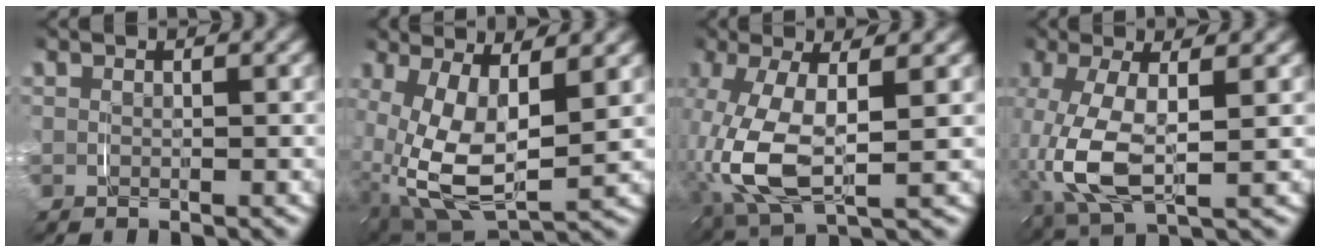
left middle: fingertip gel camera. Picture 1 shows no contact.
{"total": 10.2, "force": [-1.7, 6.9, 7.3], "torque": [-0.186, -0.056, -0.002]}
{"total": 8.8, "force": [-1.0, 4.8, 7.3], "torque": [-0.185, -0.024, -0.002]}
{"total": 7.7, "force": [-0.8, 4.1, 6.4], "torque": [-0.164, -0.016, -0.003]}